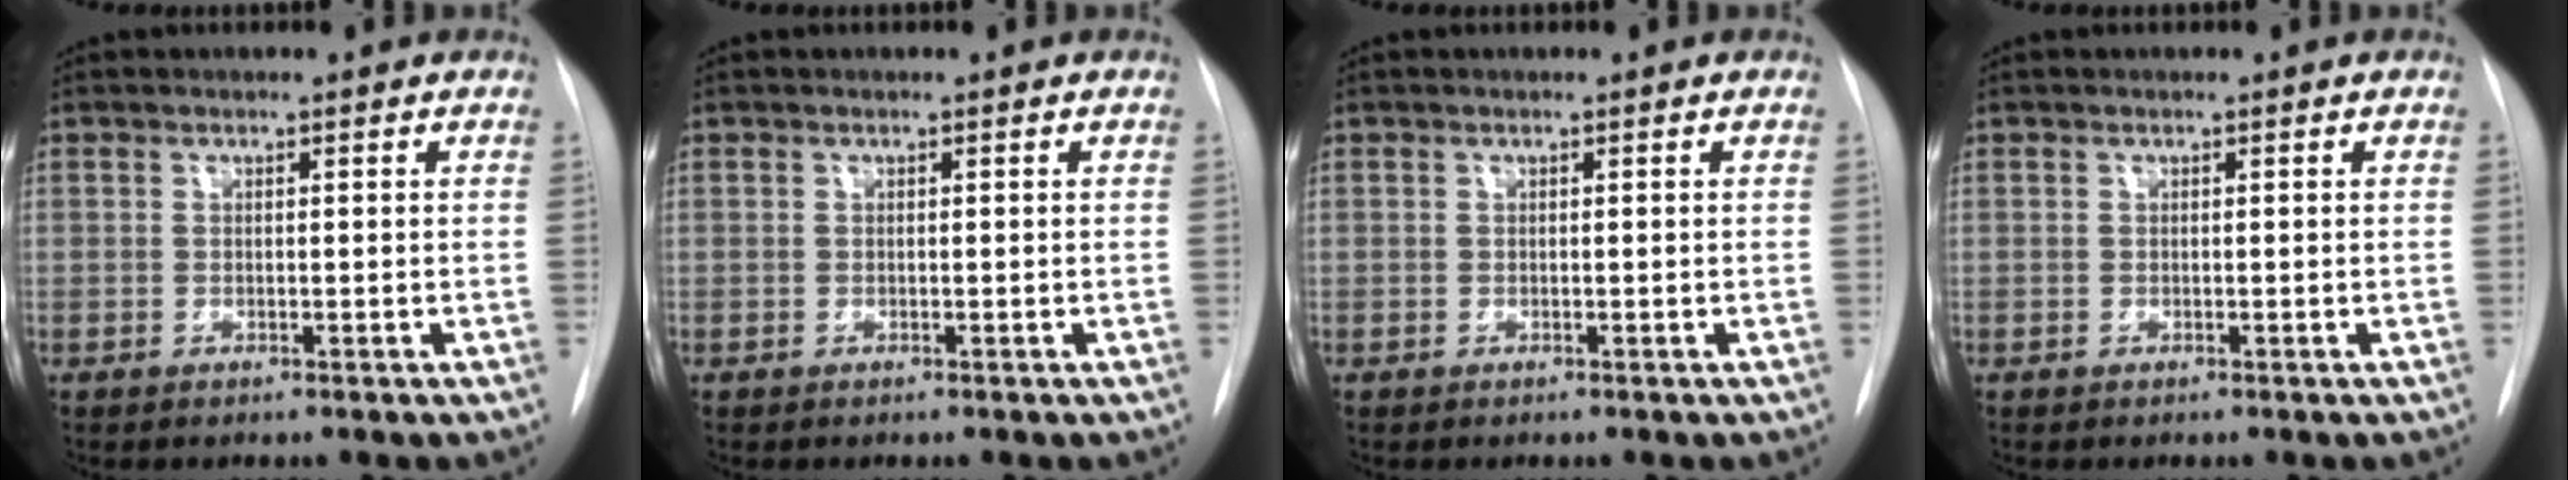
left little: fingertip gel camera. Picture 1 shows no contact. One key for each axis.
{"total": 0.0}
{"total": 0.0}
{"total": 0.0}